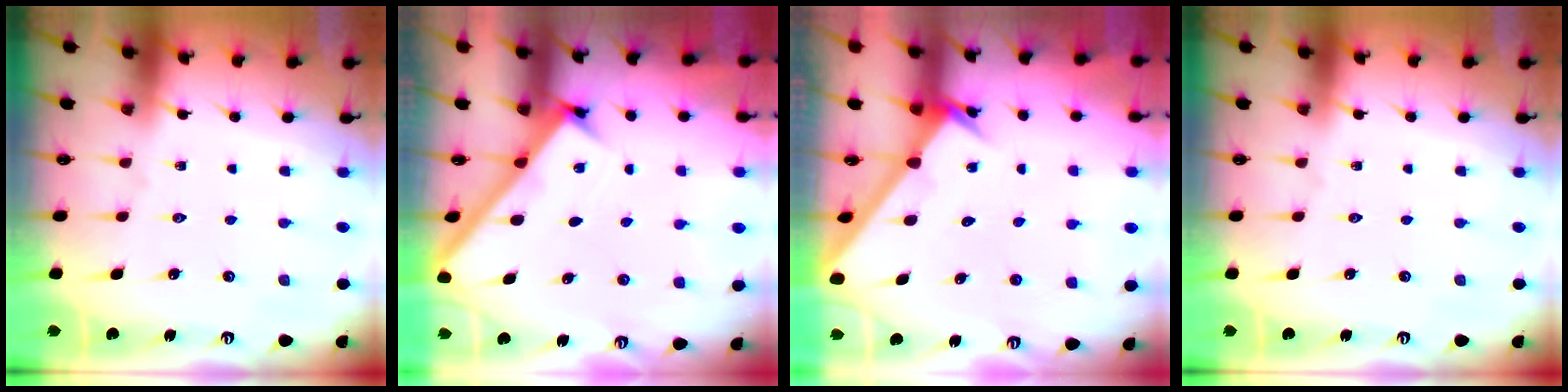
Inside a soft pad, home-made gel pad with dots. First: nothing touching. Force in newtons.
{"total": 2.6, "press": 2.6, "slide": 0.3}
{"total": 2.6, "press": 2.6, "slide": 0.1}
{"total": 0.0}